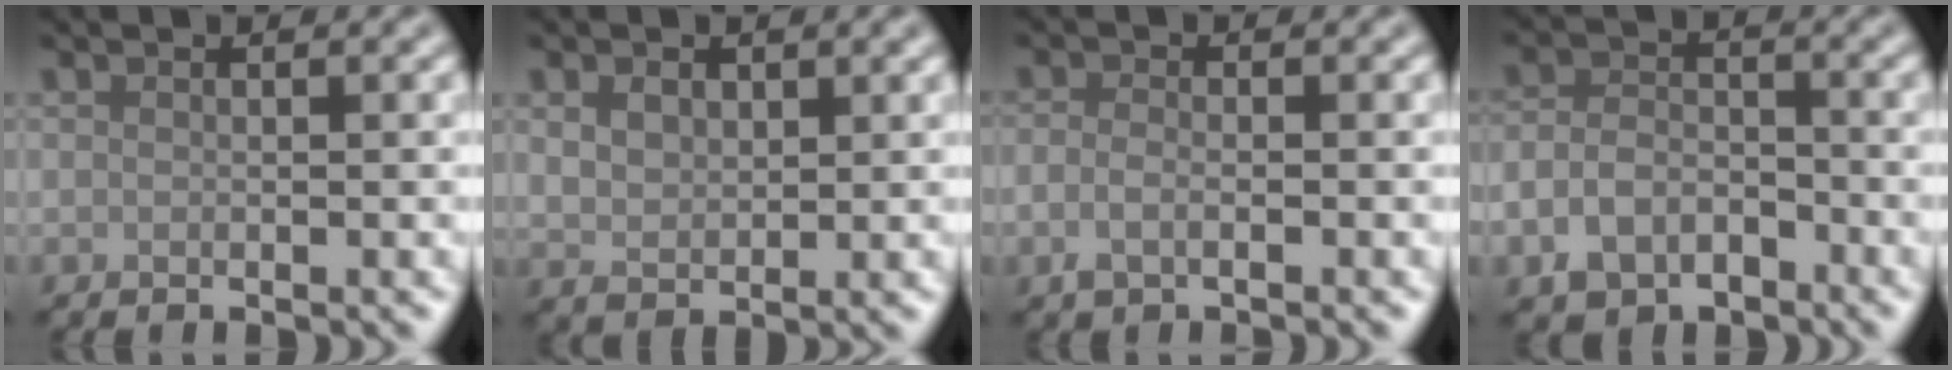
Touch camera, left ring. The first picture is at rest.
{"total": 2.3, "force": [1.0, 1.5, 1.5], "torque": [-0.032, -0.002, 0.023]}
{"total": 1.7, "force": [-0.8, 0.8, 1.2], "torque": [-0.028, -0.002, -0.020]}
{"total": 4.2, "force": [-2.4, 2.8, 2.1], "torque": [-0.042, -0.003, -0.052]}